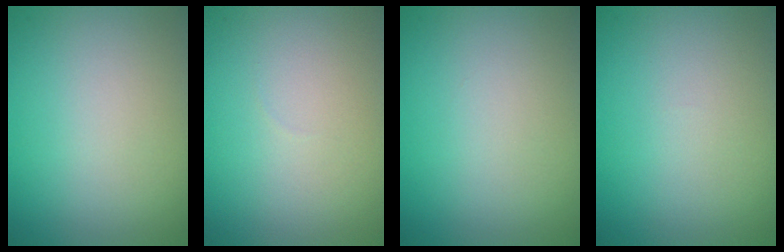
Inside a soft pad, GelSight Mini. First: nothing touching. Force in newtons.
{"total": 0.0}
{"total": 0.0}
{"total": 0.0}